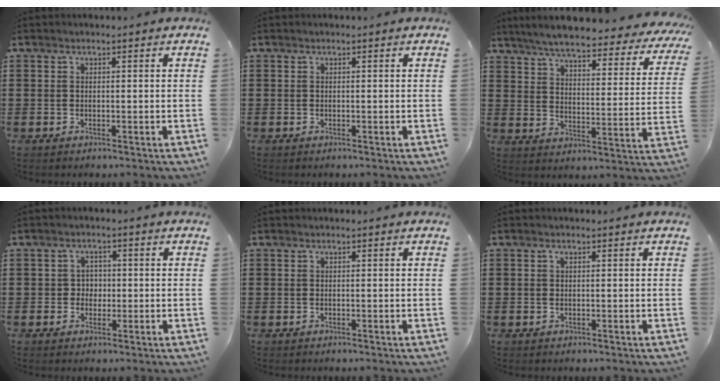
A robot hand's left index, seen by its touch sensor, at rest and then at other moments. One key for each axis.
{"total": 0.0}
{"total": 6.5, "fx": 5.9, "fy": 0.3, "fz": 2.6, "tx": -0.070, "ty": -0.042, "tz": 0.098}
{"total": 2.4, "fx": -0.3, "fy": 2.2, "fz": 1.0, "tx": -0.026, "ty": 0.007, "tz": -0.009}
{"total": 0.0}
{"total": 0.6, "fx": 0.2, "fy": 0.3, "fz": 0.6, "tx": -0.013, "ty": 0.001, "tz": 0.004}